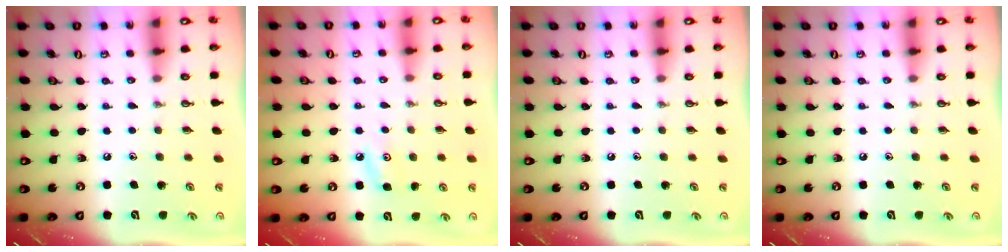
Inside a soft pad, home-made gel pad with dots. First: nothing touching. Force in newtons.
{"total": 4.9, "press": 4.8, "slide": 0.7}
{"total": 0.0}
{"total": 0.0}